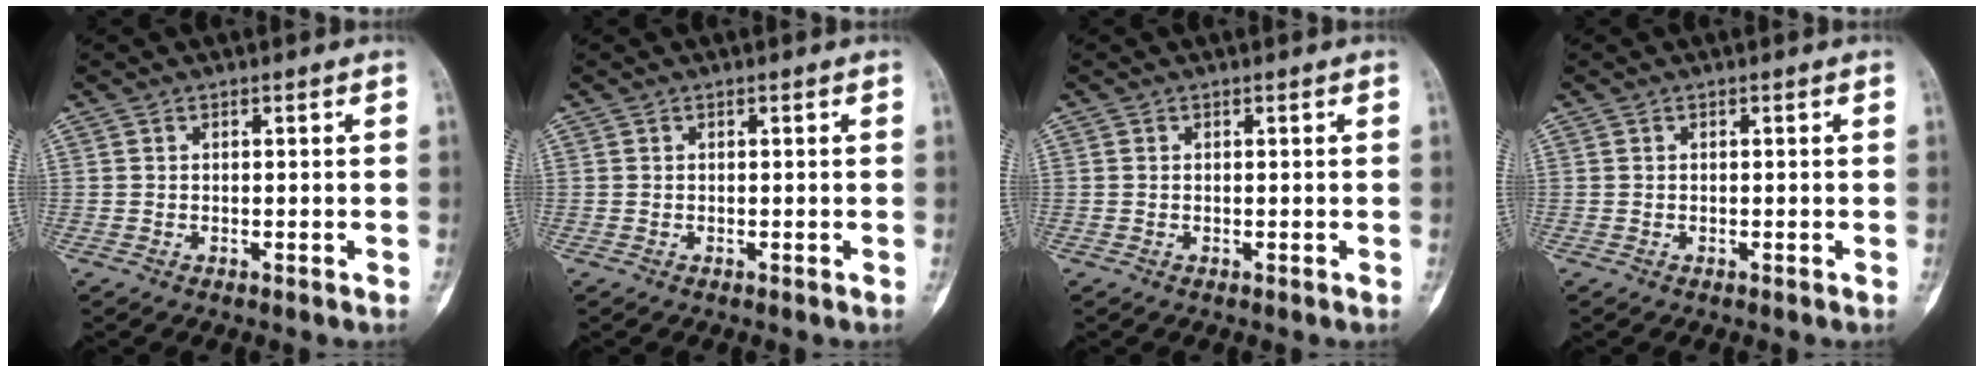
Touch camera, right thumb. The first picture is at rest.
{"total": 0.0}
{"total": 0.0}
{"total": 0.0}